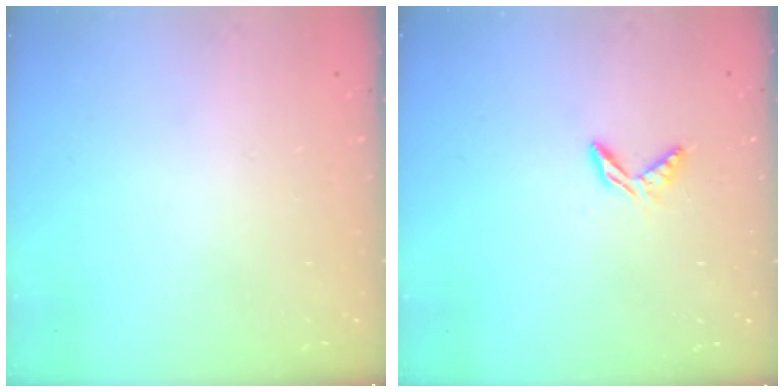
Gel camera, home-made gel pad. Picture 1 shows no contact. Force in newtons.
{"total": 4.6, "press": 4.6, "slide": 0.4}